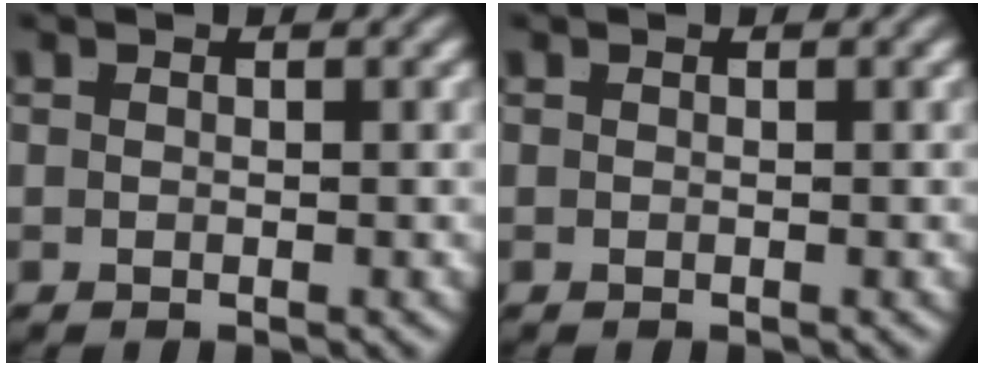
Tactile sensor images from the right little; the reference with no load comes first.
{"total": 0.0}